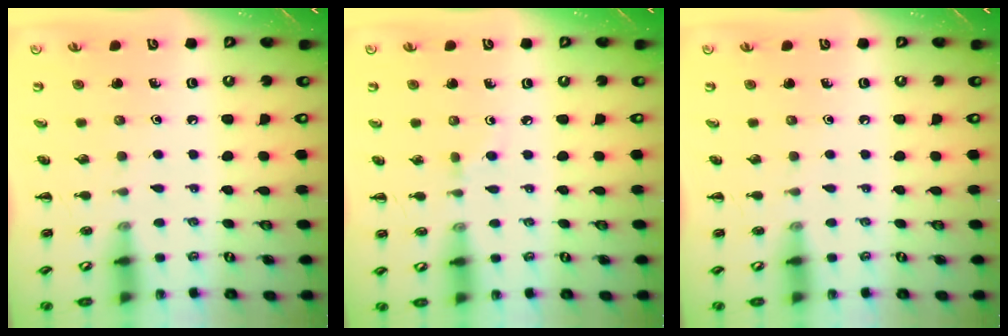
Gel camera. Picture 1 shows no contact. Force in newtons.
{"total": 2.0, "press": 1.7, "slide": 1.0}
{"total": 0.0}